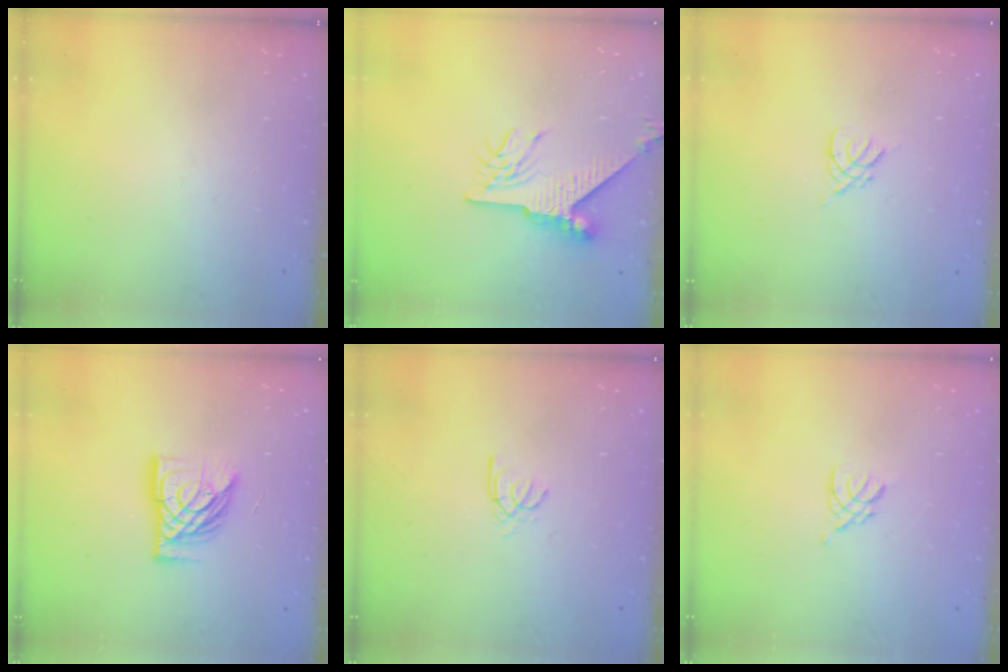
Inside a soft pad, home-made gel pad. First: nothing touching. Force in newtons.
{"total": 7.7, "press": 7.7, "slide": 1.0}
{"total": 2.7, "press": 2.7, "slide": 0.5}
{"total": 14.7, "press": 14.7, "slide": 1.6}
{"total": 2.6, "press": 2.6, "slide": 0.3}
{"total": 2.9, "press": 2.8, "slide": 0.6}